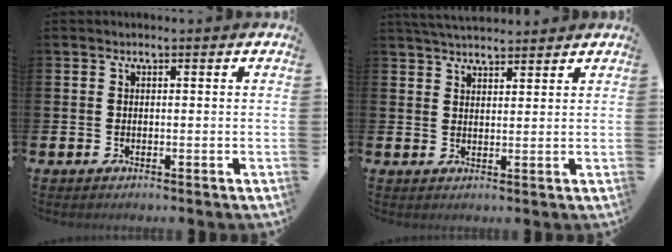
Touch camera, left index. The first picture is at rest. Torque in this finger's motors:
{"motor_torque": [1.01, -1.12, 0.22, 0.09]}